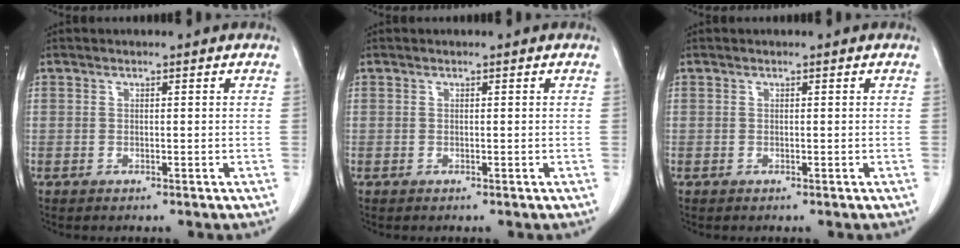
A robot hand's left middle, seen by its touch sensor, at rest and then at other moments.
{"total": 0.0}
{"total": 0.0}